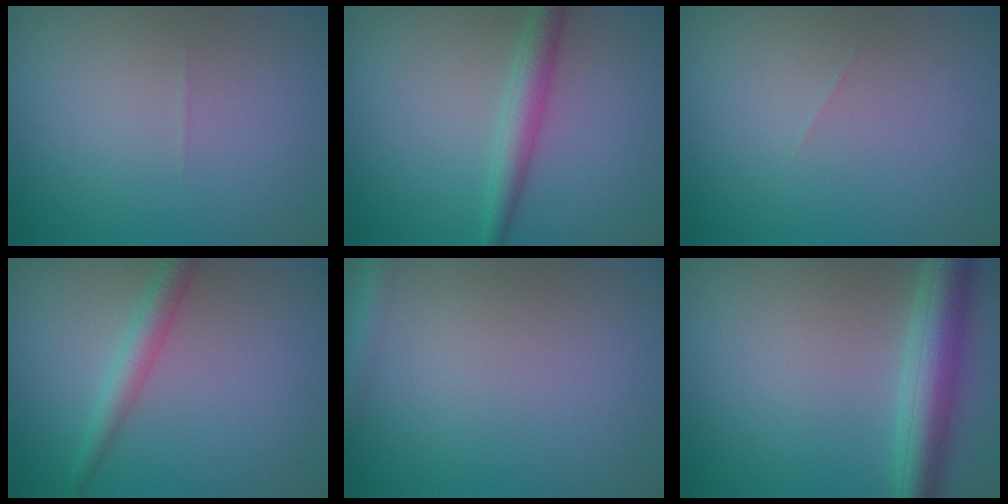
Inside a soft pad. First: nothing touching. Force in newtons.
{"total": 2.9, "press": 2.9, "slide": 0.1}
{"total": 0.0}
{"total": 2.5, "press": 2.5, "slide": 0.1}
{"total": 1.9, "press": 1.9, "slide": 0.1}
{"total": 5.2, "press": 5.2, "slide": 0.2}